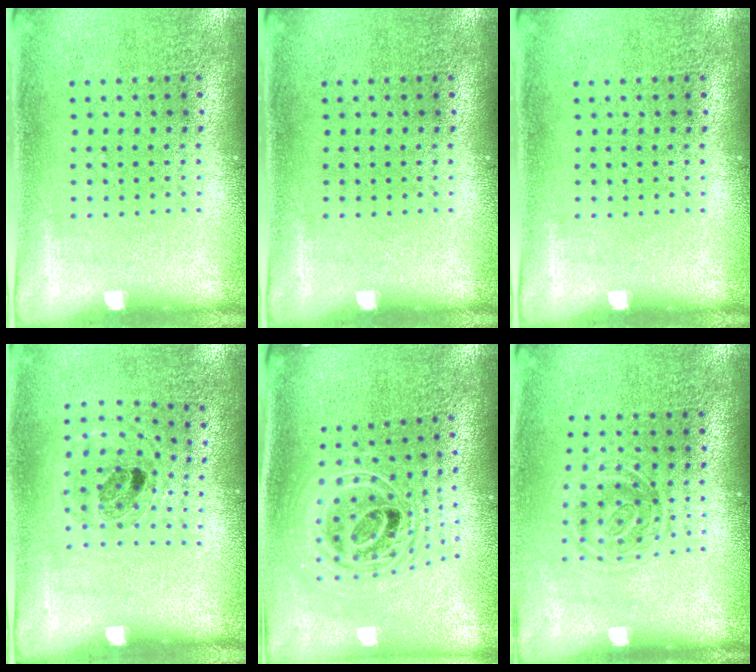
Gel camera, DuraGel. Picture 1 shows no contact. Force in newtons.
{"total": 0.0}
{"total": 0.0}
{"total": 0.9, "press": 0.9, "slide": 0.3}
{"total": 2.4, "press": 1.8, "slide": 1.7}
{"total": 1.3, "press": 1.0, "slide": 0.8}